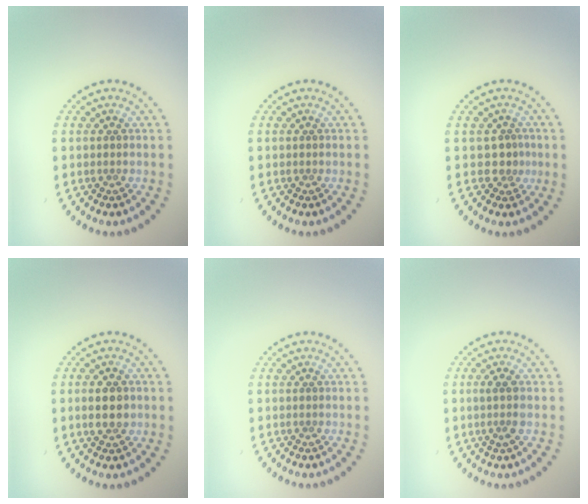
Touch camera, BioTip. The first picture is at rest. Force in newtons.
{"total": 0.0}
{"total": 1.7, "press": 1.2, "slide": 1.1}
{"total": 2.8, "press": 2.8, "slide": 0.2}
{"total": 0.0}
{"total": 1.5, "press": 1.3, "slide": 0.8}